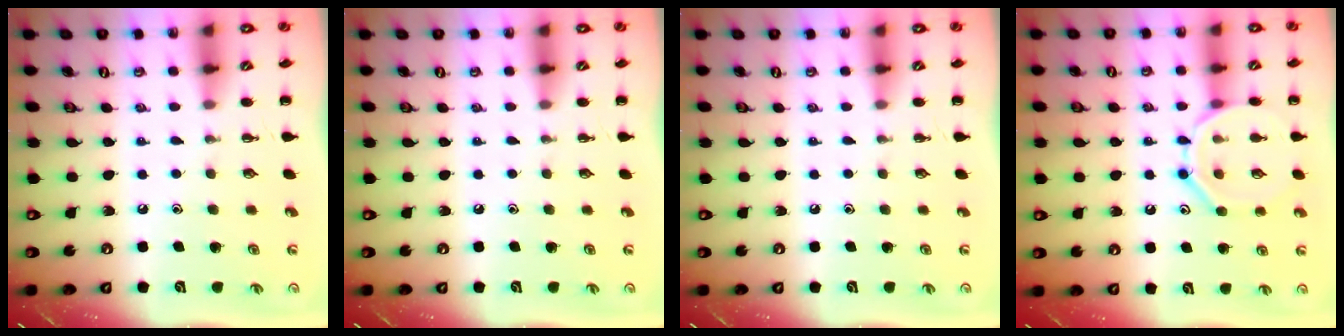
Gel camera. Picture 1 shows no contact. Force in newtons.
{"total": 0.0}
{"total": 0.0}
{"total": 11.6, "press": 11.5, "slide": 0.9}